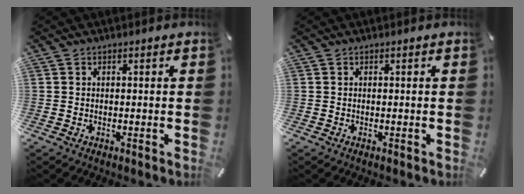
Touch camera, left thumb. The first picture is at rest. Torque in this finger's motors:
{"motor_torque": [0.00, 0.00, -0.05, -0.05, -0.01]}